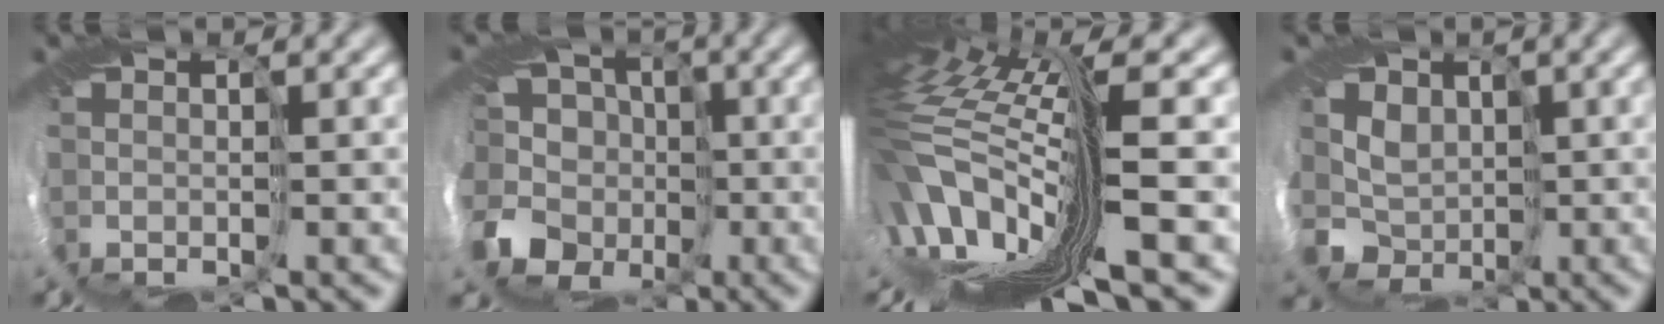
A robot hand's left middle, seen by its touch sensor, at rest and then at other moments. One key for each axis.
{"total": 11.7, "fx": -2.6, "fy": 10.4, "fz": 4.7, "tx": -0.121, "ty": 0.014, "tz": -0.076}
{"total": 15.3, "fx": -1.3, "fy": 3.9, "fz": 14.8, "tx": -0.291, "ty": -0.058, "tz": 0.009}
{"total": 3.2, "fx": -0.3, "fy": 3.1, "fz": 0.5, "tx": -0.004, "ty": -0.010, "tz": -0.018}